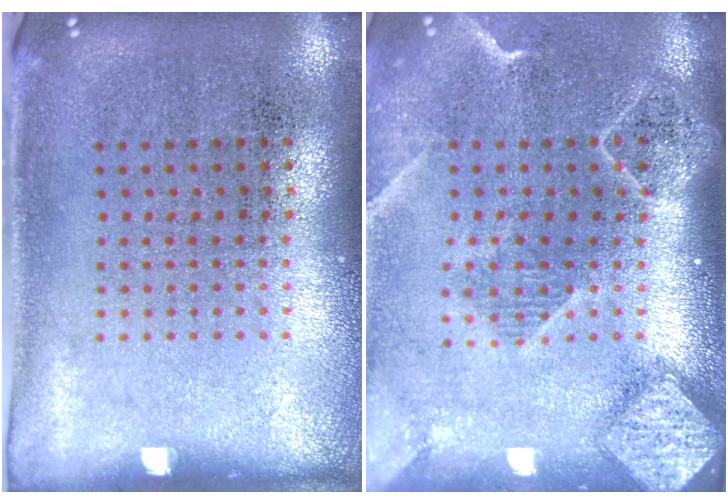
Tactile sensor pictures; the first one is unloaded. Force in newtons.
{"total": 2.5, "press": 2.0, "slide": 1.4}